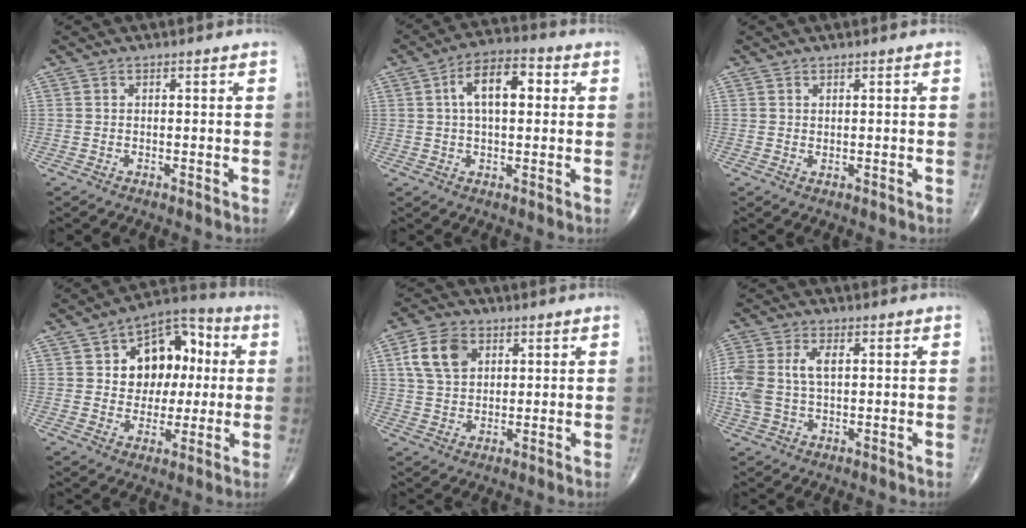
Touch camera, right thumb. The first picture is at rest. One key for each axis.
{"total": 10.1, "fx": 2.1, "fy": 5.2, "fz": 8.5, "tx": -0.130, "ty": 0.020, "tz": 0.028}
{"total": 0.5, "fx": 0.3, "fy": 0.2, "fz": 0.3, "tx": -0.003, "ty": -0.005, "tz": 0.006}
{"total": 14.9, "fx": 2.7, "fy": 10.6, "fz": 10.1, "tx": -0.091, "ty": 0.019, "tz": 0.037}
{"total": 8.6, "fx": 3.0, "fy": 6.0, "fz": 5.4, "tx": -0.089, "ty": -0.001, "tz": 0.056}
{"total": 9.7, "fx": 1.3, "fy": 5.6, "fz": 7.8, "tx": -0.199, "ty": 0.016, "tz": 0.030}